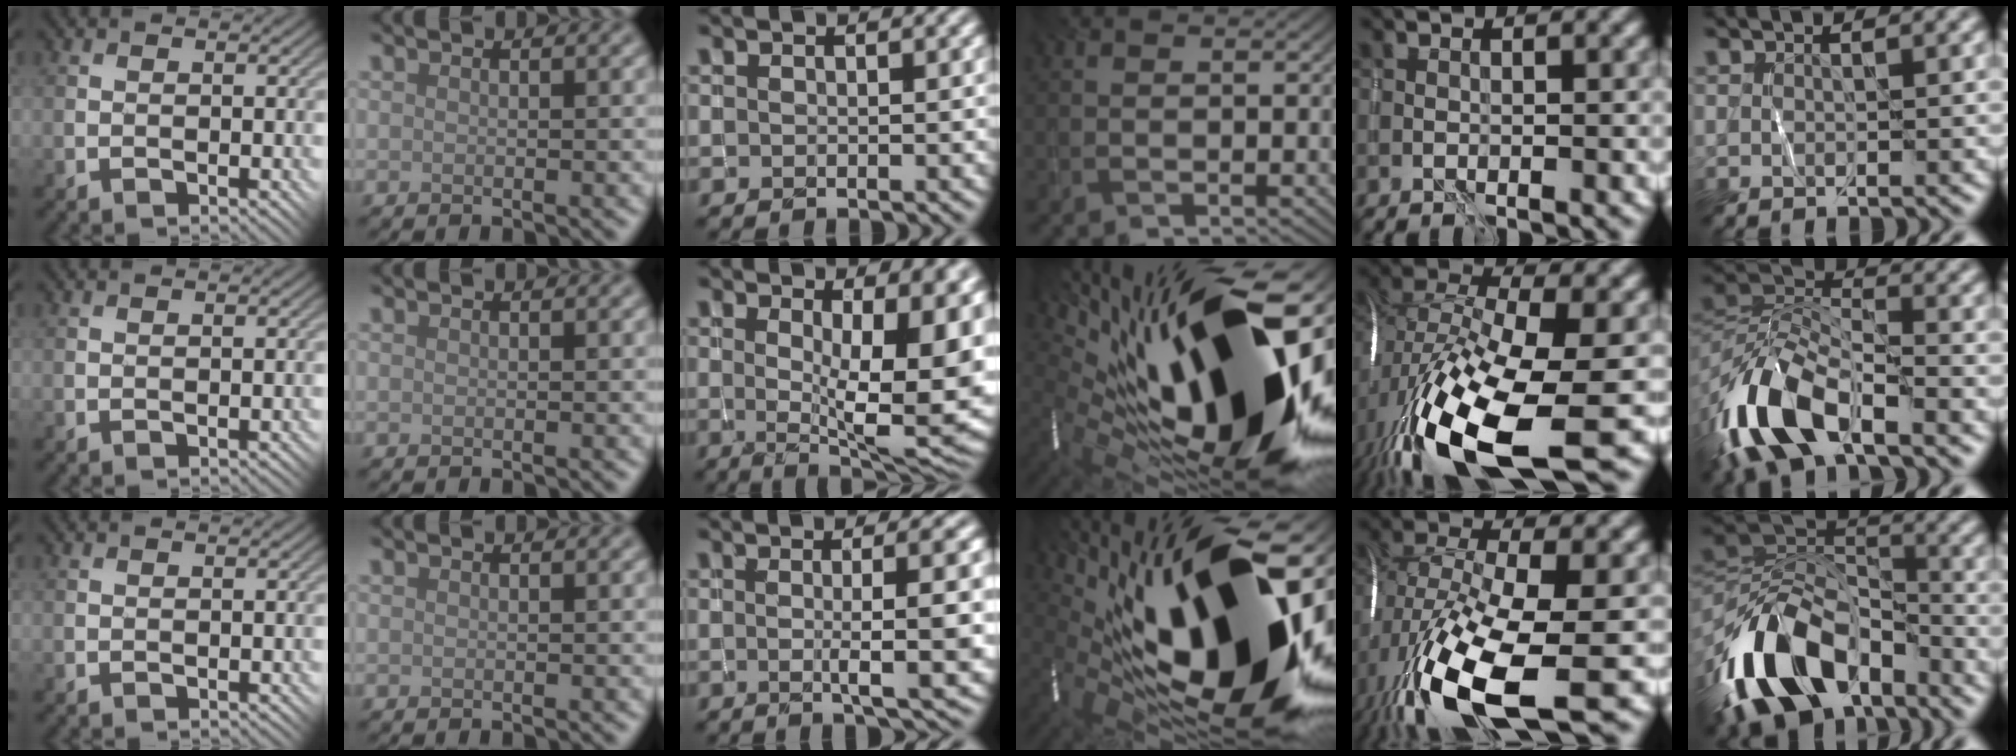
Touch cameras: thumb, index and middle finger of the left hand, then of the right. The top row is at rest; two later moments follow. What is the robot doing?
{"motion": "wrap", "object": "thread"}